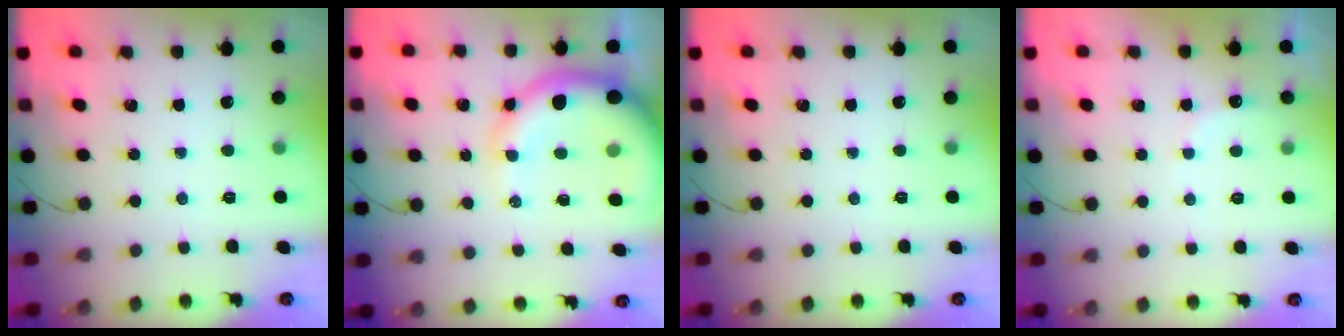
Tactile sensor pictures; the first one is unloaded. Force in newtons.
{"total": 13.3, "press": 12.9, "slide": 3.3}
{"total": 0.0}
{"total": 5.3, "press": 5.2, "slide": 1.0}